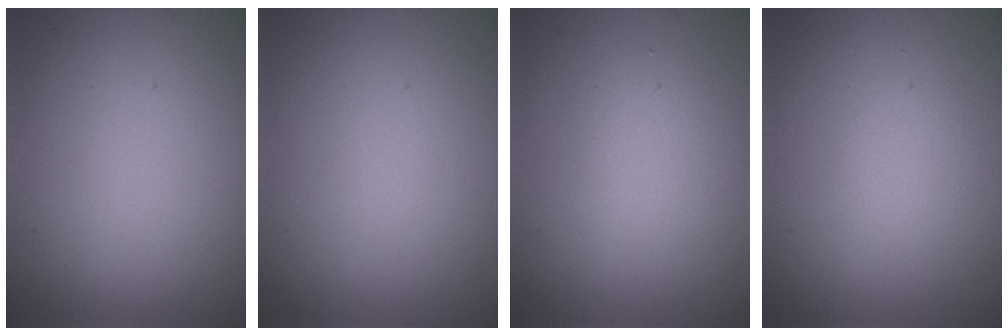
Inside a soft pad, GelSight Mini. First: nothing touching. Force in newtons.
{"total": 0.0}
{"total": 2.4, "press": 2.4, "slide": 0.2}
{"total": 1.2, "press": 1.2, "slide": 0.0}